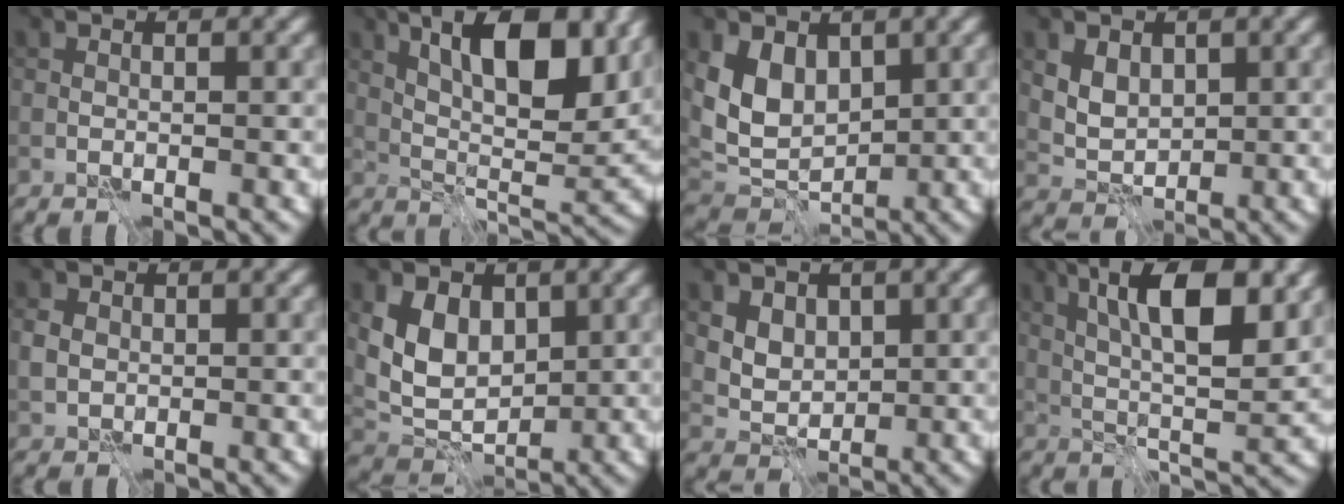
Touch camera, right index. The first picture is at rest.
{"total": 10.2, "force": [4.2, 4.0, 8.4], "torque": [-0.132, 0.001, 0.072]}
{"total": 5.9, "force": [1.8, 4.2, 3.7], "torque": [-0.074, -0.014, 0.034]}
{"total": 3.1, "force": [1.0, 2.4, 1.8], "torque": [-0.032, -0.008, 0.020]}
{"total": 1.9, "force": [0.2, 1.6, 0.9], "torque": [-0.019, -0.001, 0.001]}
{"total": 5.7, "force": [1.5, 4.1, 3.7], "torque": [-0.073, -0.007, 0.030]}
{"total": 5.0, "force": [2.1, 3.8, 2.5], "torque": [-0.050, 0.003, 0.041]}
{"total": 9.7, "force": [3.6, 3.0, 8.5], "torque": [-0.141, 0.003, 0.061]}